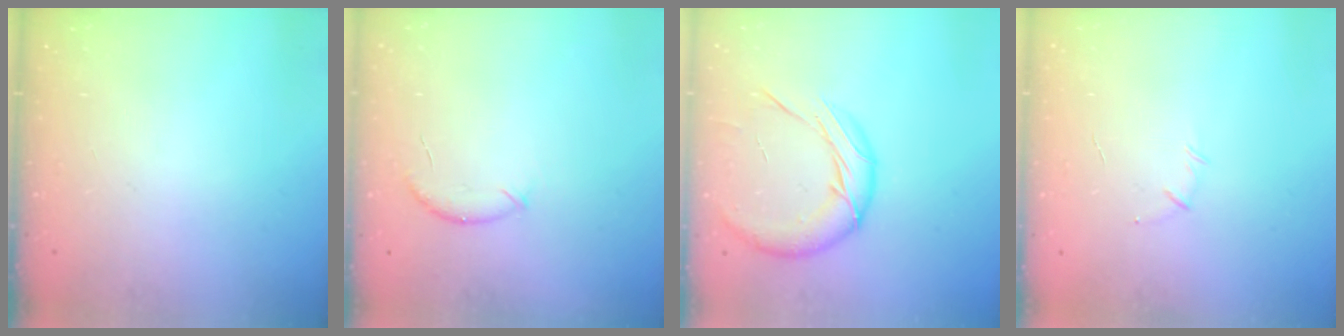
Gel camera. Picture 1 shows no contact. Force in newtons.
{"total": 6.5, "press": 6.5, "slide": 1.0}
{"total": 13.1, "press": 13.0, "slide": 1.8}
{"total": 4.1, "press": 4.0, "slide": 1.0}